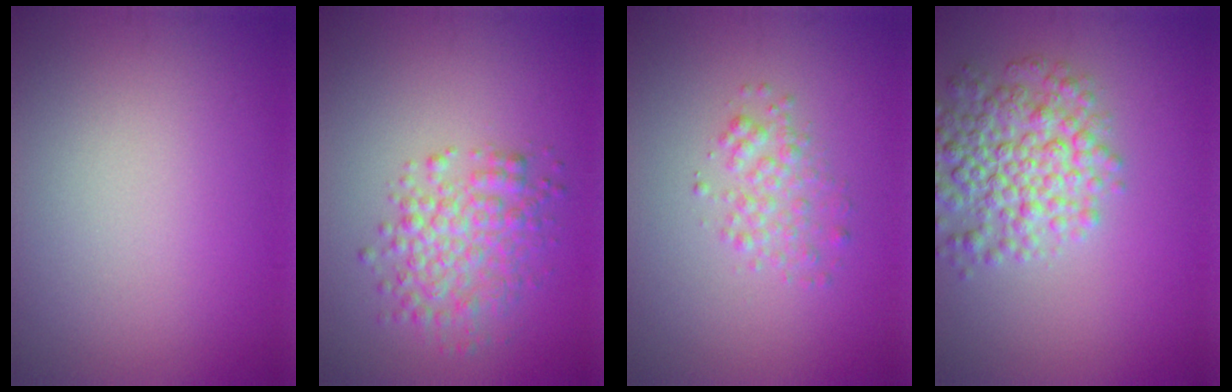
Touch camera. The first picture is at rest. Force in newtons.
{"total": 4.1, "press": 4.1, "slide": 0.1}
{"total": 2.0, "press": 2.0, "slide": 0.1}
{"total": 6.0, "press": 6.0, "slide": 0.1}